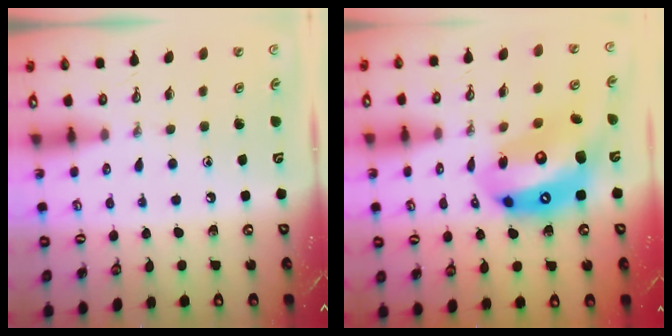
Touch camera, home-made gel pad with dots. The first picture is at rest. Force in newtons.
{"total": 18.3, "press": 18.1, "slide": 2.8}